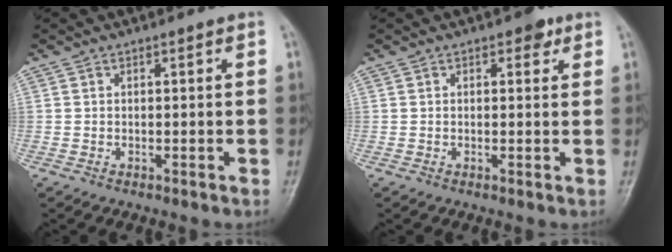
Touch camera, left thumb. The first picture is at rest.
{"total": 2.2, "force": [1.2, 1.3, 1.3], "torque": [-0.002, -0.002, 0.012]}